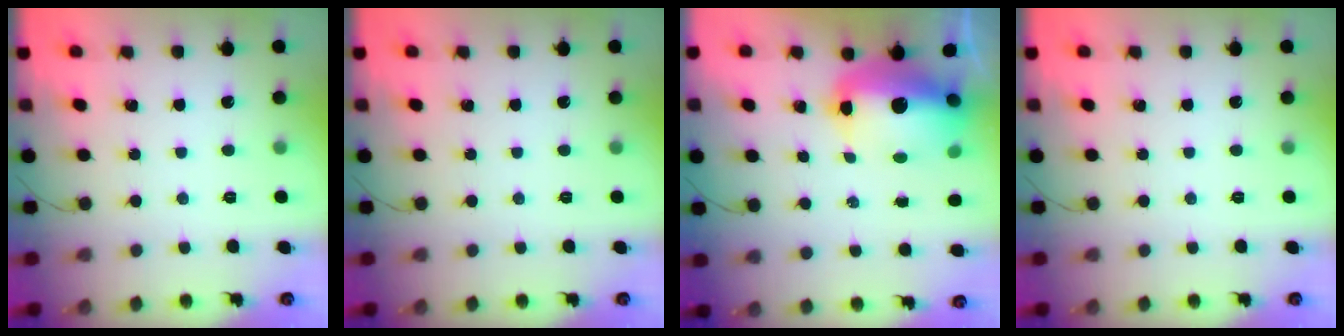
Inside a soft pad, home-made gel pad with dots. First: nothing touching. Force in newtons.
{"total": 0.0}
{"total": 20.6, "press": 16.5, "slide": 12.3}
{"total": 0.0}